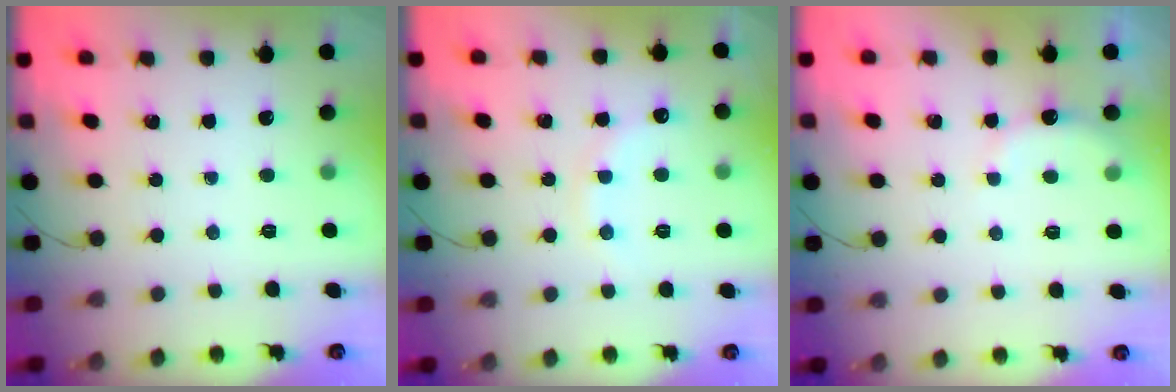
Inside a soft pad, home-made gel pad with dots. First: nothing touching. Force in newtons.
{"total": 8.0, "press": 7.8, "slide": 1.3}
{"total": 5.4, "press": 5.2, "slide": 1.5}